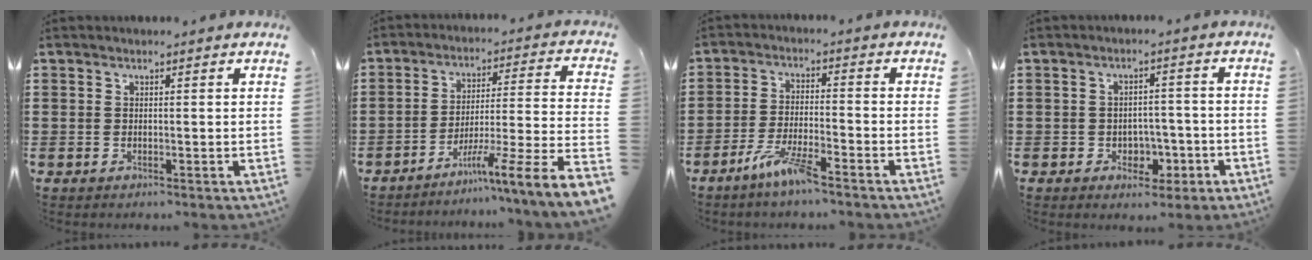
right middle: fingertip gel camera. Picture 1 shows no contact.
{"total": 6.0, "force": [-4.4, -1.1, 3.9], "torque": [-0.063, -0.036, -0.096]}
{"total": 5.9, "force": [-4.3, 0.5, 4.0], "torque": [-0.090, -0.009, -0.082]}
{"total": 3.7, "force": [-1.8, 2.7, 1.7], "torque": [-0.029, 0.003, -0.039]}